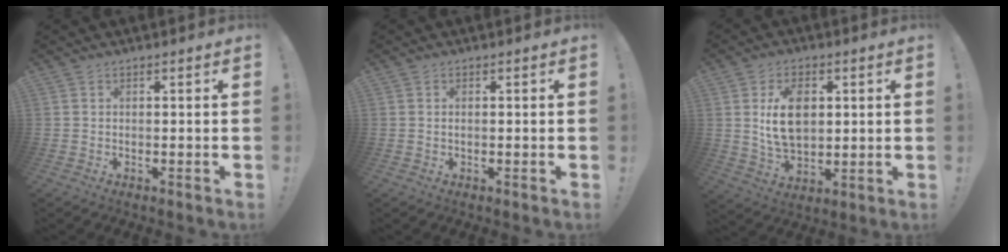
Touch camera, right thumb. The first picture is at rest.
{"total": 0.7, "force": [0.1, 0.3, 0.6], "torque": [-0.012, 0.002, 0.002]}
{"total": 12.8, "force": [2.6, 8.6, 9.2], "torque": [-0.147, 0.000, 0.044]}